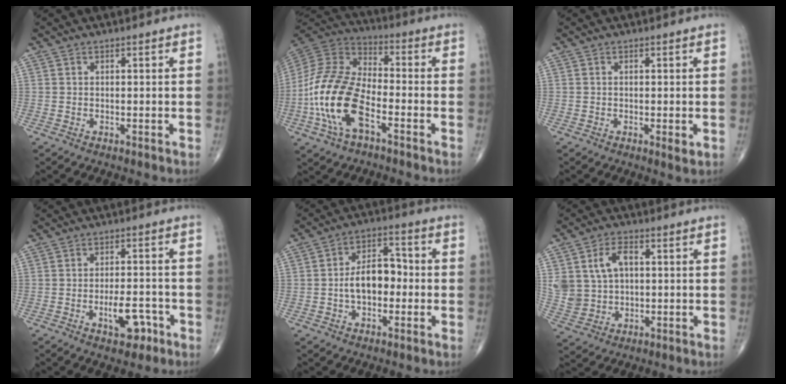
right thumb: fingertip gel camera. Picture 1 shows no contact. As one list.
[{"total": 18.0, "force": [-6.3, 8.9, 14.4], "torque": [-0.300, 0.034, -0.123]}, {"total": 1.5, "force": [-0.3, 0.3, 1.4], "torque": [-0.025, -0.007, -0.005]}, {"total": 6.4, "force": [-3.0, 3.0, 4.8], "torque": [-0.061, 0.020, -0.042]}, {"total": 9.2, "force": [-1.2, 5.7, 7.1], "torque": [-0.099, 0.033, -0.029]}, {"total": 9.7, "force": [2.1, 6.9, 6.5], "torque": [-0.110, 0.003, 0.049]}]